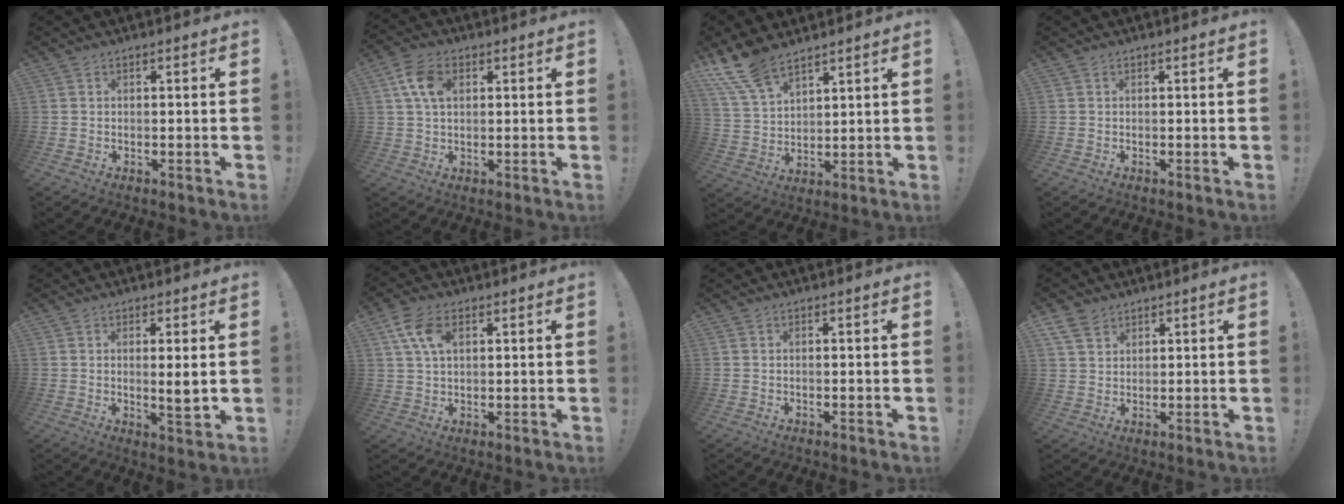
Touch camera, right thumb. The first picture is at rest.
{"total": 8.4, "force": [2.4, 5.5, 5.9], "torque": [-0.113, 0.004, 0.045]}
{"total": 11.4, "force": [8.7, 5.1, 5.2], "torque": [-0.103, -0.045, 0.168]}
{"total": 0.0}
{"total": 4.9, "force": [0.7, 0.3, 4.8], "torque": [-0.062, -0.018, 0.009]}
{"total": 8.7, "force": [3.4, 5.2, 6.1], "torque": [-0.119, 0.003, 0.068]}
{"total": 0.0}
{"total": 5.4, "force": [3.8, 3.3, 2.0], "torque": [-0.035, -0.016, 0.074]}